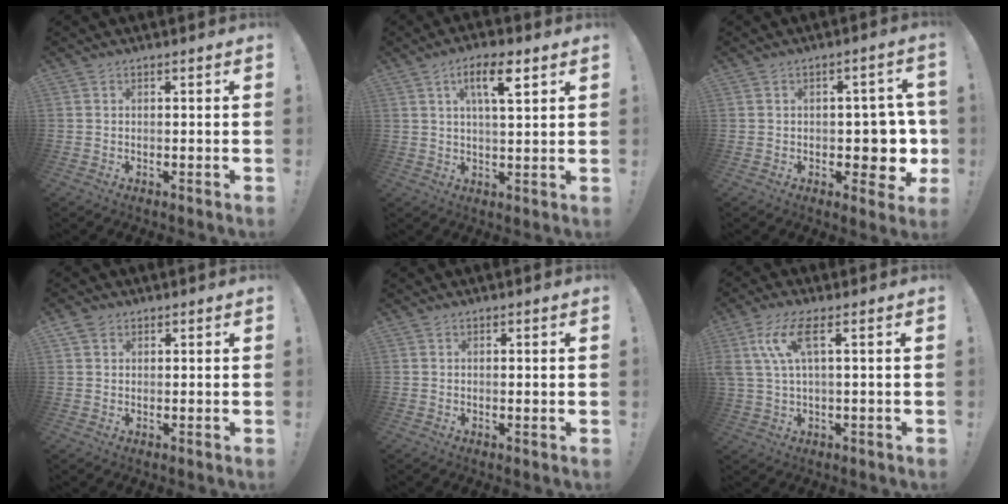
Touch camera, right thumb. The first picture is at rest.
{"total": 9.1, "force": [3.7, 2.7, 7.8], "torque": [-0.130, -0.001, 0.058]}
{"total": 7.1, "force": [-1.3, 5.0, 4.9], "torque": [-0.047, 0.004, -0.017]}
{"total": 2.9, "force": [1.8, 2.0, 0.9], "torque": [-0.007, -0.006, 0.032]}
{"total": 0.8, "force": [0.3, 0.1, 0.7], "torque": [-0.003, -0.004, 0.003]}
{"total": 9.3, "force": [3.0, 2.9, 8.3], "torque": [-0.169, 0.000, 0.058]}